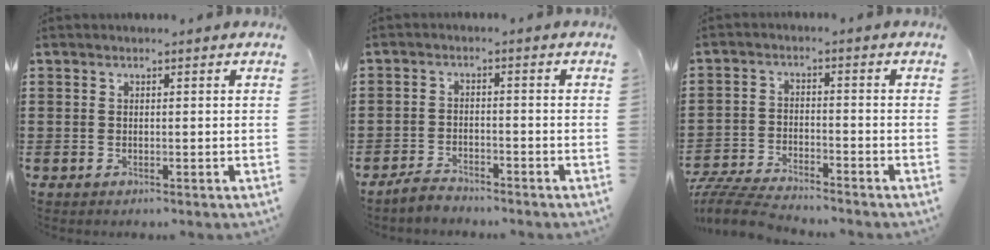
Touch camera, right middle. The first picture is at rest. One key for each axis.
{"total": 2.7, "fx": -2.6, "fy": 0.4, "fz": 0.4, "tx": -0.020, "ty": 0.001, "tz": -0.056}
{"total": 6.5, "fx": -6.2, "fy": 0.5, "fz": 1.8, "tx": -0.049, "ty": -0.003, "tz": -0.124}